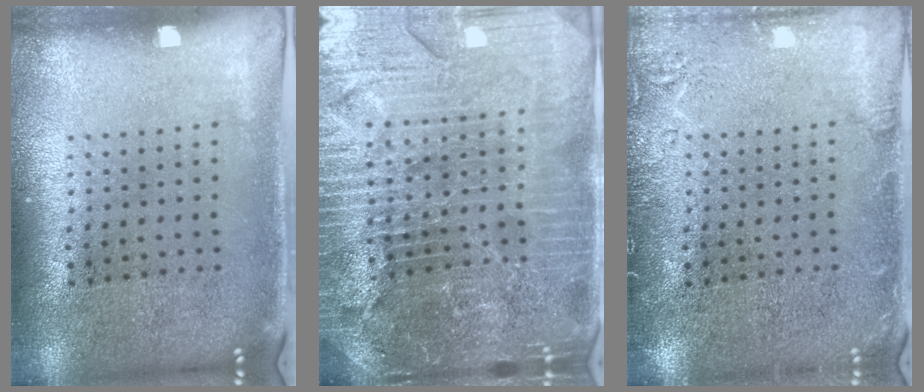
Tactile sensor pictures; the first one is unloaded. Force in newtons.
{"total": 5.4, "press": 4.9, "slide": 2.3}
{"total": 2.0, "press": 2.0, "slide": 0.4}